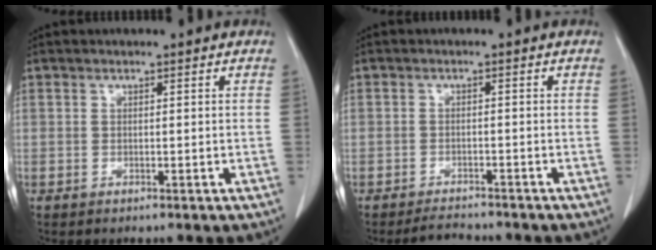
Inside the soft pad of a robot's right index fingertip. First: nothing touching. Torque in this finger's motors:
{"motor_torque": [-0.41, -0.22, -0.29, -0.12]}